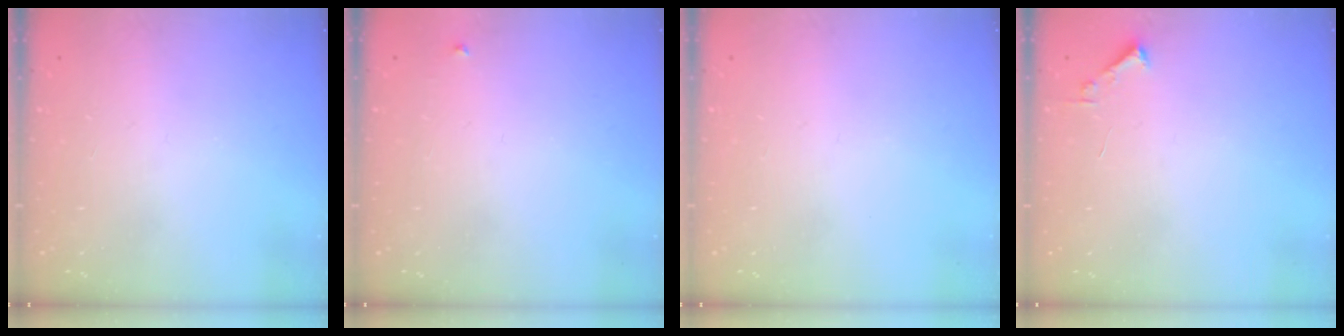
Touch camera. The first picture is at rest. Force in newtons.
{"total": 3.0, "press": 3.0, "slide": 0.4}
{"total": 0.0}
{"total": 1.7, "press": 1.7, "slide": 0.2}